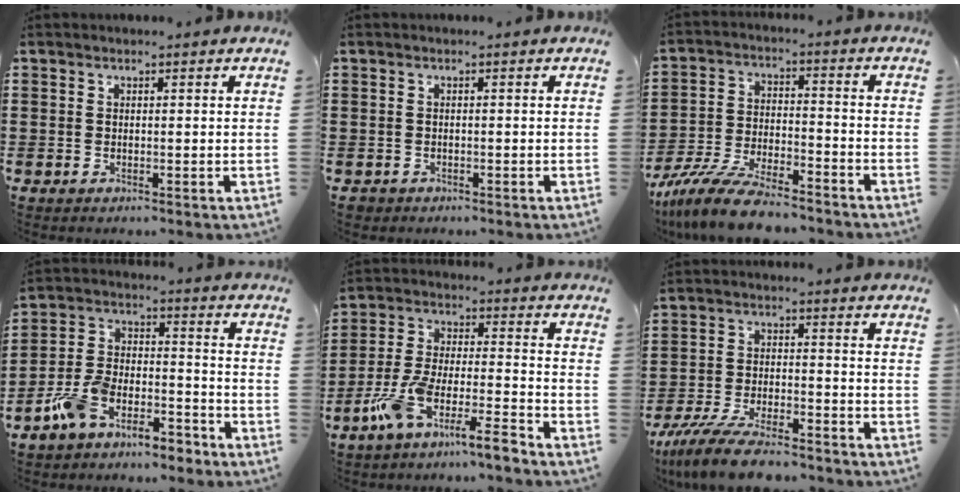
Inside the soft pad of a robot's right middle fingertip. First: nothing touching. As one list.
[{"total": 0.7, "force": [-0.6, 0.4, 0.0], "torque": [-0.001, 0.003, -0.015]}, {"total": 9.6, "force": [-8.6, 1.5, 4.1], "torque": [-0.084, 0.016, -0.167]}, {"total": 8.2, "force": [-7.0, 2.8, 3.3], "torque": [-0.075, 0.018, -0.140]}, {"total": 9.0, "force": [-7.4, 0.4, 5.0], "torque": [-0.118, -0.004, -0.152]}, {"total": 8.1, "force": [-7.1, 1.3, 3.6], "torque": [-0.075, 0.007, -0.136]}]